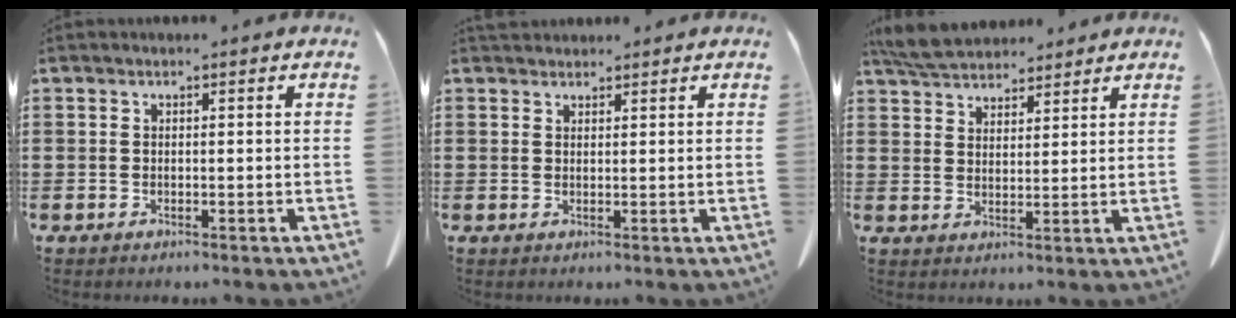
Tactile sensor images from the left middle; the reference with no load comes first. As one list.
[{"total": 1.6, "force": [1.6, 0.5, 0.0], "torque": [-0.005, 0.000, 0.032]}, {"total": 5.8, "force": [5.4, 1.5, 1.4], "torque": [-0.046, -0.014, 0.102]}]